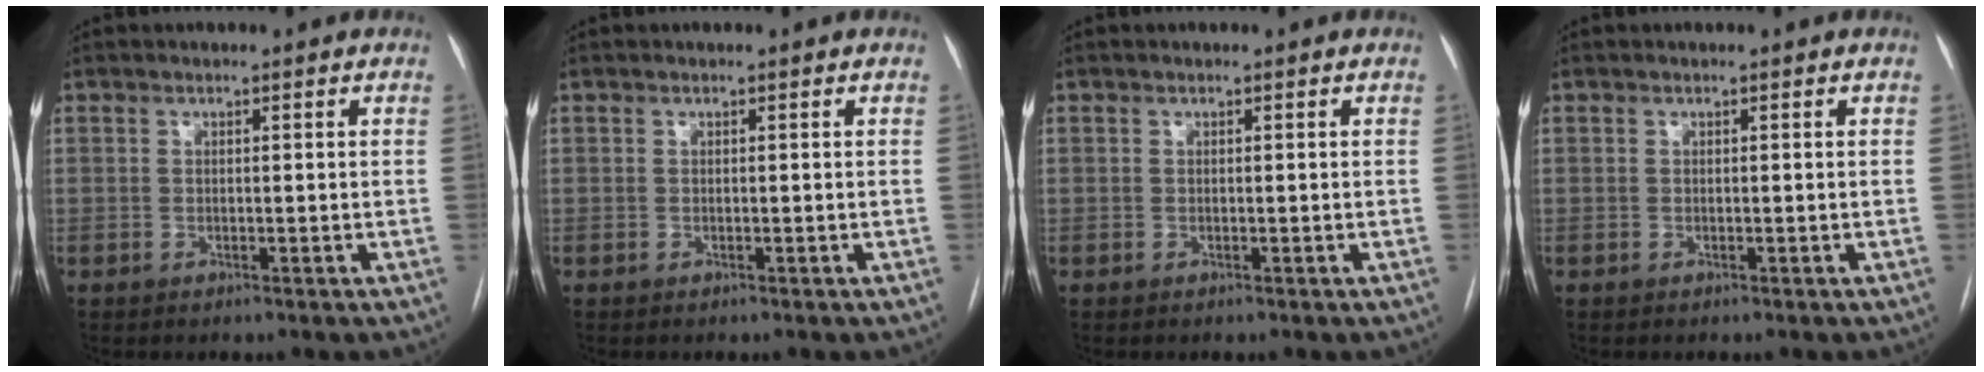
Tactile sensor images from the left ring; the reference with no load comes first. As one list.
[{"total": 0.0}, {"total": 0.0}, {"total": 0.0}]